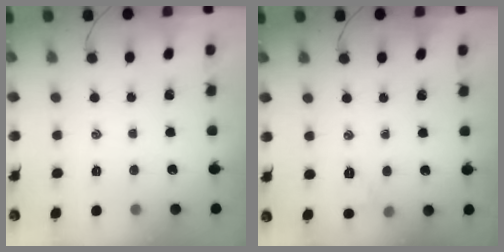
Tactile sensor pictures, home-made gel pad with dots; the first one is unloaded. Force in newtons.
{"total": 5.2, "press": 5.1, "slide": 1.2}